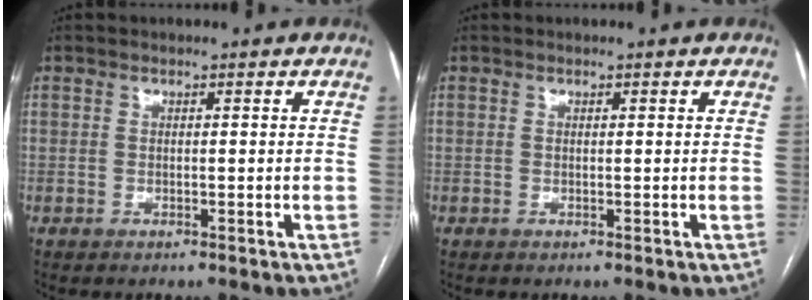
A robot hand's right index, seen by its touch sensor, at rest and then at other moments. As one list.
[{"total": 0.0}]